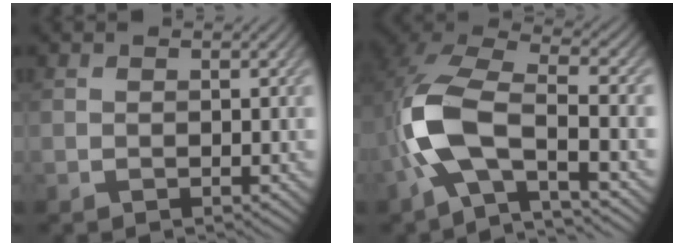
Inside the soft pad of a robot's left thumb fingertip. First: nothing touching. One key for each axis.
{"total": 11.5, "fx": -3.7, "fy": 4.8, "fz": 9.8, "tx": -0.215, "ty": -0.008, "tz": -0.081}